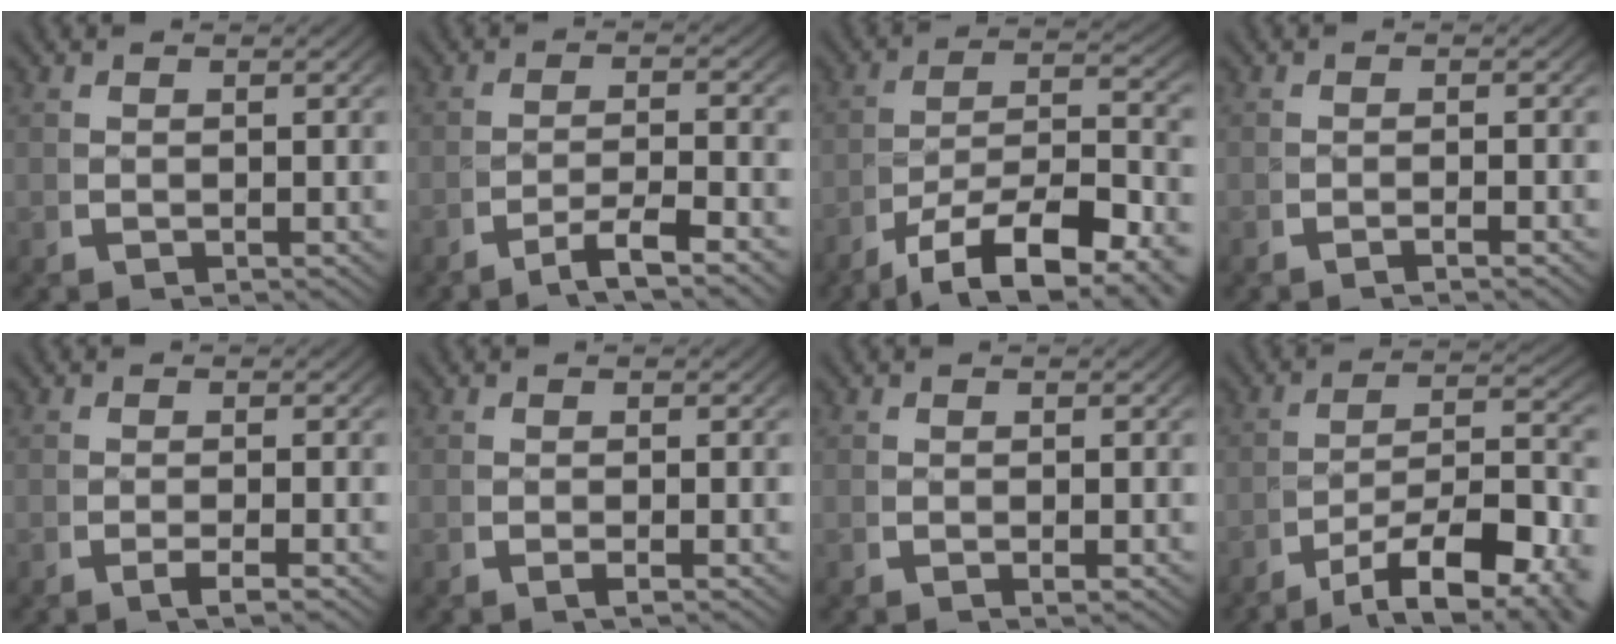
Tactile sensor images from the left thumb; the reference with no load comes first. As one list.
[{"total": 3.6, "force": [-2.1, 0.9, 2.7], "torque": [-0.052, -0.004, -0.037]}, {"total": 10.1, "force": [-3.3, 5.3, 8.0], "torque": [-0.147, -0.036, -0.037]}, {"total": 1.0, "force": [-0.6, -0.1, 0.9], "torque": [-0.015, 0.008, -0.017]}, {"total": 1.5, "force": [-0.6, 0.2, 1.3], "torque": [-0.026, 0.002, -0.014]}, {"total": 0.7, "force": [-0.1, 0.3, 0.7], "torque": [-0.018, 0.001, -0.003]}, {"total": 0.5, "force": [0.2, 0.2, 0.5], "torque": [-0.011, -0.001, 0.004]}, {"total": 10.7, "force": [-3.8, 5.6, 8.3], "torque": [-0.142, -0.038, -0.044]}]